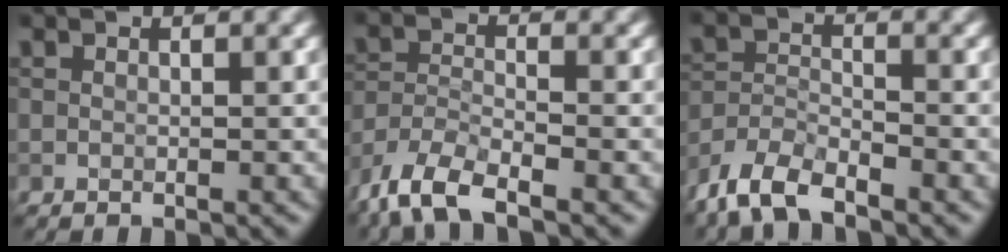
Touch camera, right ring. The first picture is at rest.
{"total": 6.4, "force": [-4.9, 2.0, 3.6], "torque": [-0.070, -0.008, -0.101]}
{"total": 5.1, "force": [-4.2, 1.6, 2.4], "torque": [-0.044, -0.006, -0.089]}